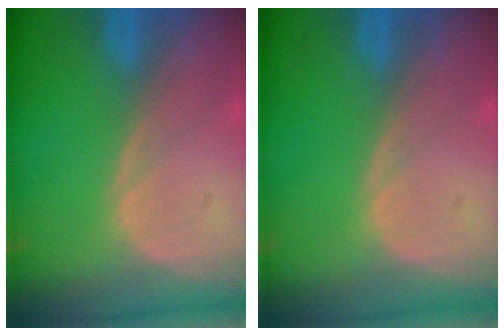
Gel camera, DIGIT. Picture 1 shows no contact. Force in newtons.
{"total": 0.0}